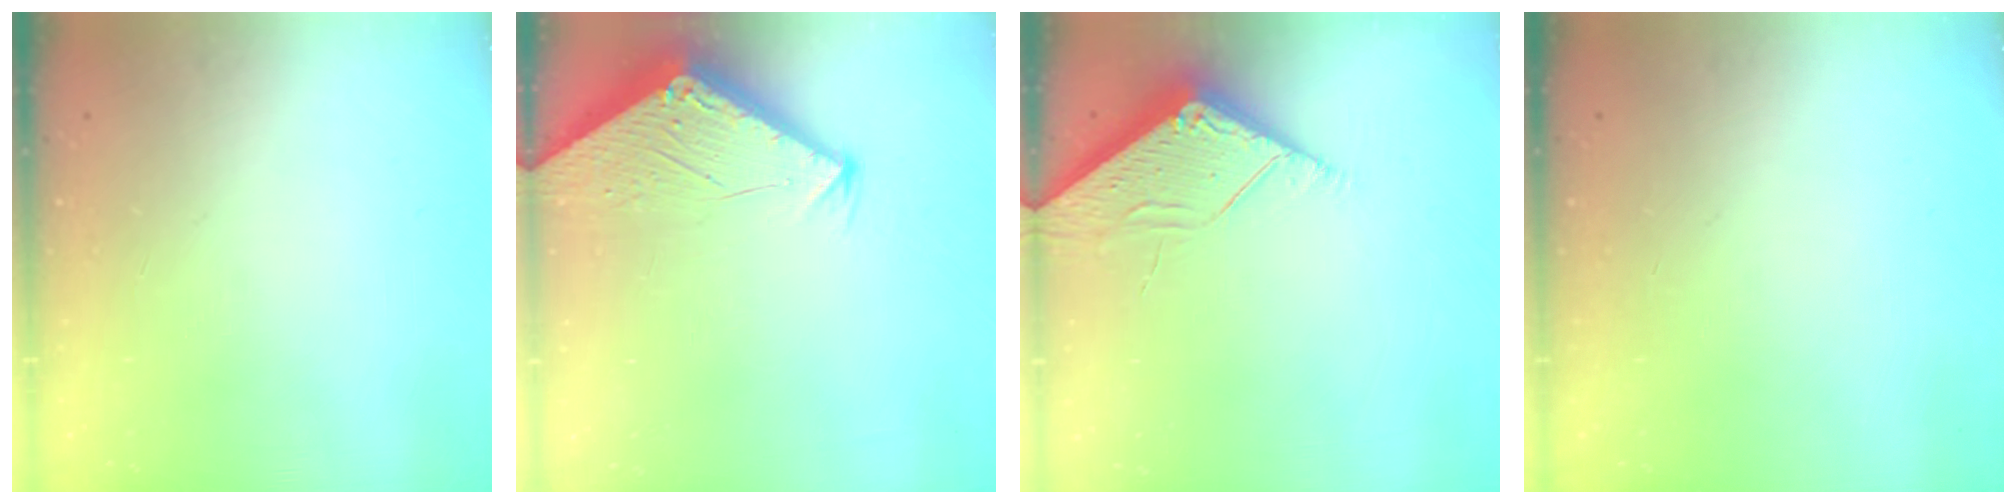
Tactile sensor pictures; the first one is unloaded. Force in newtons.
{"total": 2.8, "press": 2.8, "slide": 0.1}
{"total": 4.0, "press": 3.9, "slide": 0.4}
{"total": 0.0}